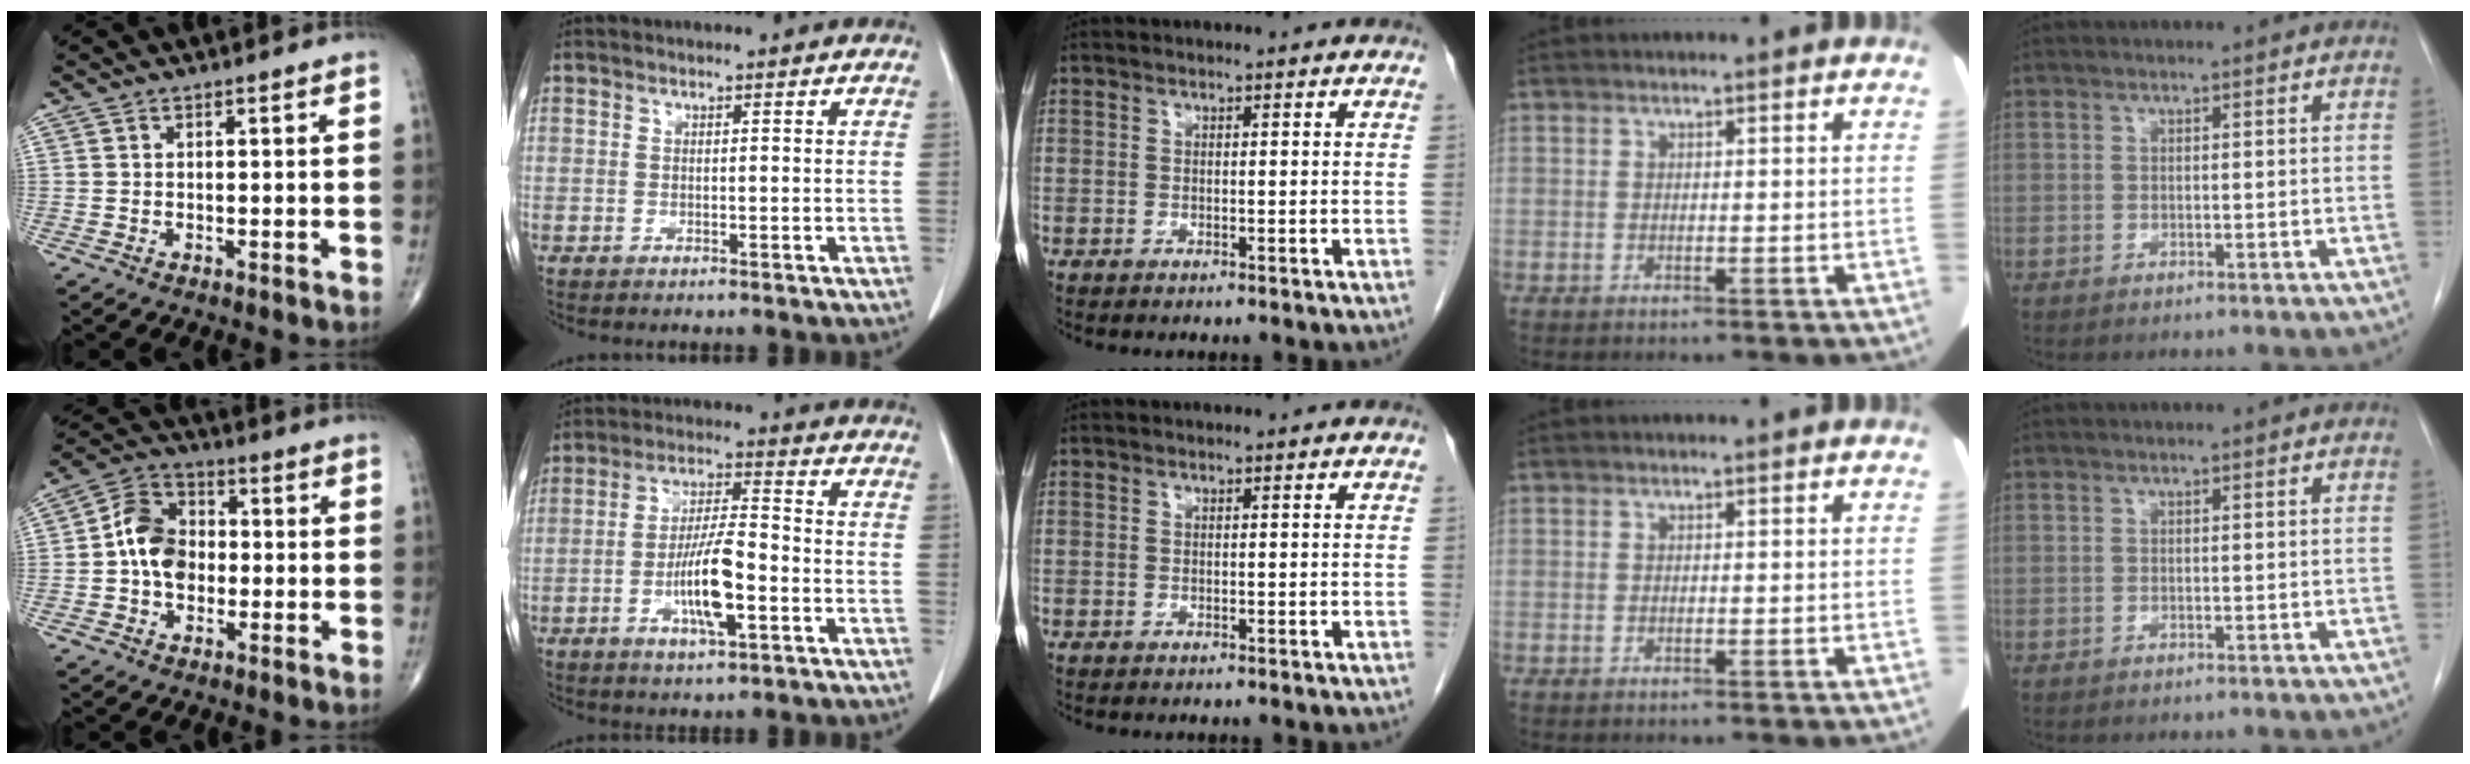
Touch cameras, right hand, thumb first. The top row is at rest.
{"thumb": {"total": 10.0, "force": [-0.6, 7.5, 6.6], "torque": [-0.096, 0.029, -0.024]}, "index": {"total": 9.5, "force": [-3.1, 1.8, 8.9], "torque": [-0.167, 0.001, -0.056]}}